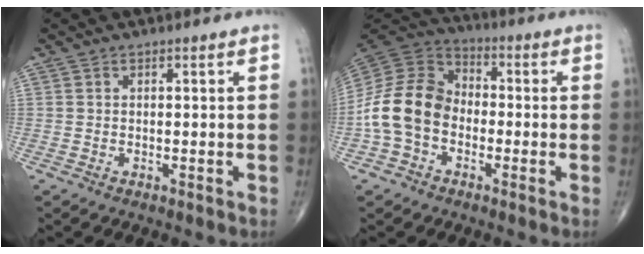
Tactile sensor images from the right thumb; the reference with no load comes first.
{"total": 13.6, "force": [-3.0, 10.2, 8.4], "torque": [-0.155, 0.042, -0.069]}